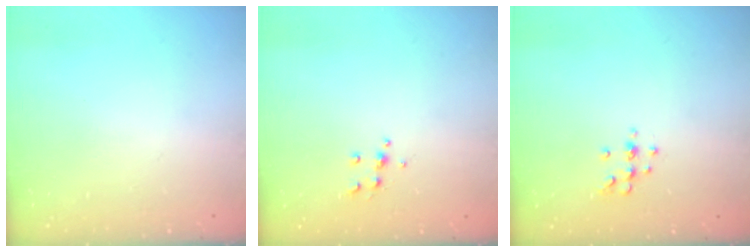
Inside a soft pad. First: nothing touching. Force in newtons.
{"total": 5.2, "press": 5.0, "slide": 1.1}
{"total": 6.5, "press": 6.4, "slide": 1.2}